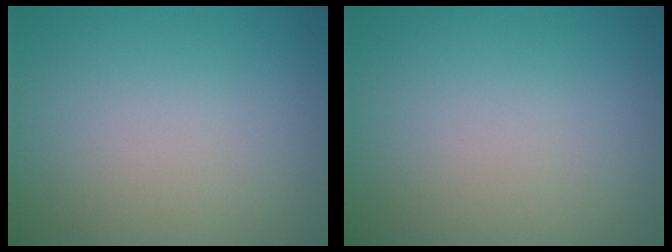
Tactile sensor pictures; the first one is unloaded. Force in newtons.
{"total": 0.0}